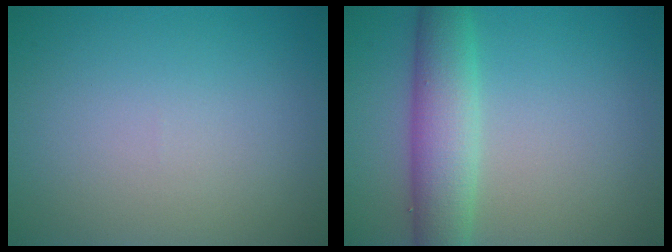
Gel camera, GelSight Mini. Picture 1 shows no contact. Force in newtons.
{"total": 5.3, "press": 5.3, "slide": 0.2}